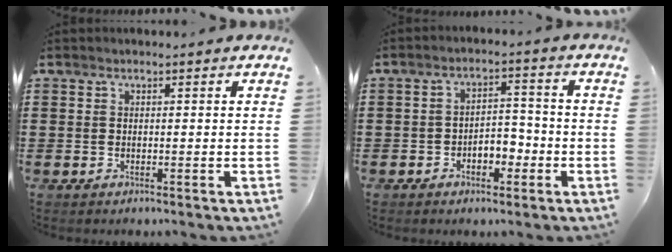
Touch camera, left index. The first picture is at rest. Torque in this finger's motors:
{"motor_torque": [0.18, 0.17, 0.13, 0.06]}